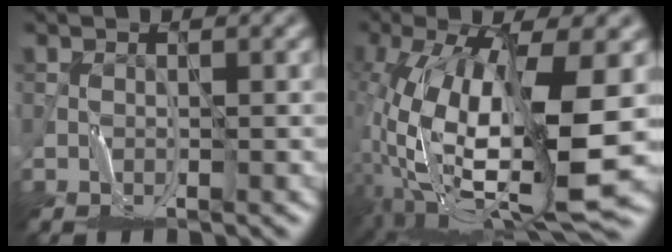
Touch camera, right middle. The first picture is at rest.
{"total": 14.4, "force": [0.5, 4.6, 13.6], "torque": [-0.272, -0.008, 0.021]}